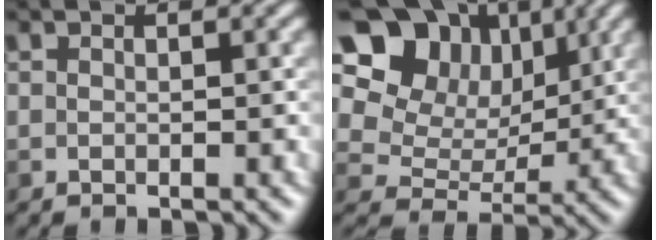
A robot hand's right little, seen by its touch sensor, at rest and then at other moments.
{"total": 12.0, "force": [5.9, 8.7, 5.8], "torque": [-0.121, 0.047, 0.093]}